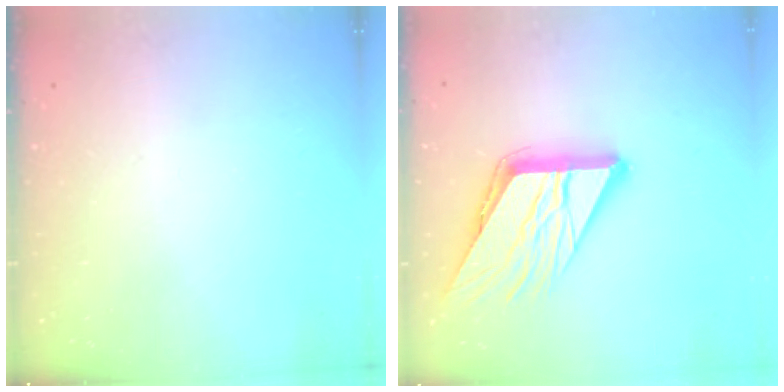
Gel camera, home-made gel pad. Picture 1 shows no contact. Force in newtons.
{"total": 18.8, "press": 18.6, "slide": 2.2}